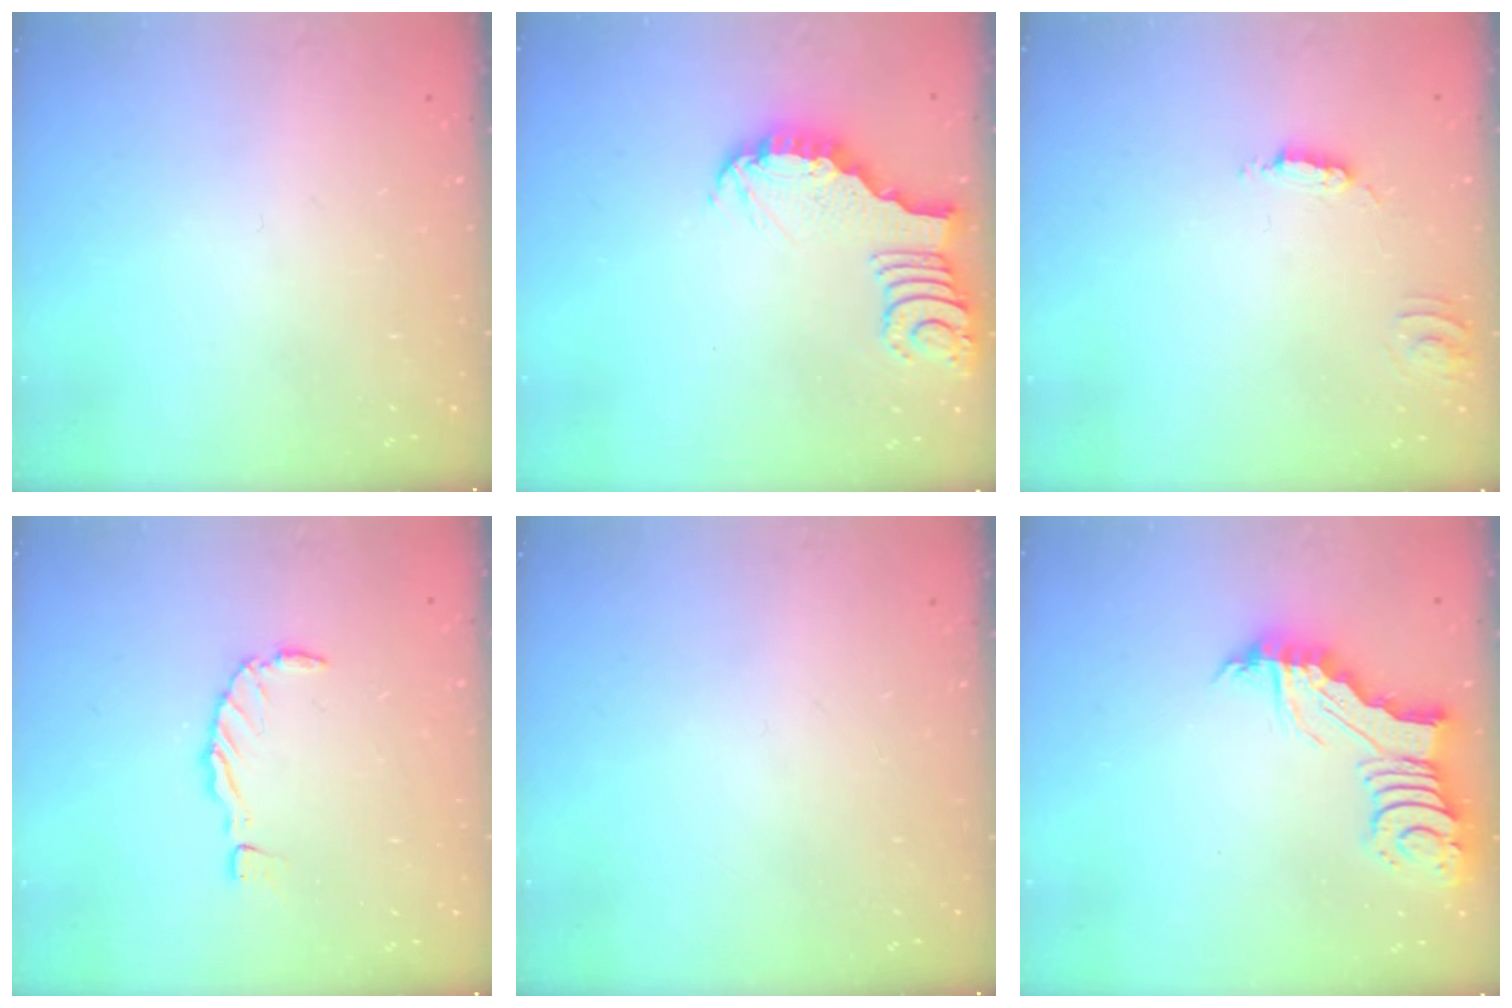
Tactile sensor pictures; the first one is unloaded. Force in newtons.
{"total": 3.2, "press": 3.2, "slide": 0.2}
{"total": 2.5, "press": 2.5, "slide": 0.1}
{"total": 0.0}
{"total": 0.0}
{"total": 4.9, "press": 4.8, "slide": 0.3}